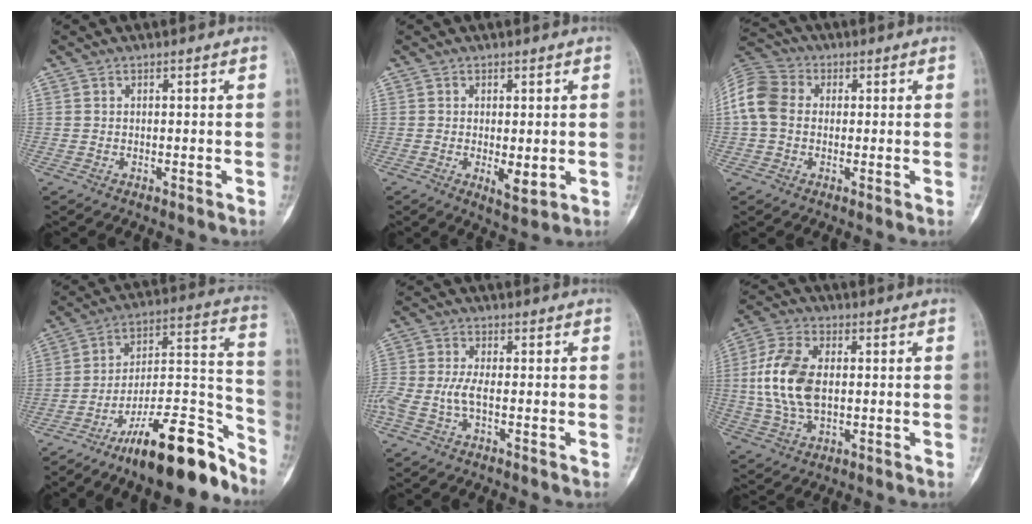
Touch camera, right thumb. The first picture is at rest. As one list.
[{"total": 4.0, "force": [-0.6, 1.6, 3.6], "torque": [-0.052, -0.012, -0.004]}, {"total": 9.3, "force": [0.6, 7.2, 5.8], "torque": [-0.119, 0.025, 0.000]}, {"total": 21.8, "force": [-15.4, 6.0, 14.2], "torque": [-0.186, 0.116, -0.252]}, {"total": 5.7, "force": [-1.7, 2.1, 5.0], "torque": [-0.138, 0.008, -0.037]}, {"total": 12.5, "force": [0.5, 7.3, 10.2], "torque": [-0.214, 0.007, 0.010]}]